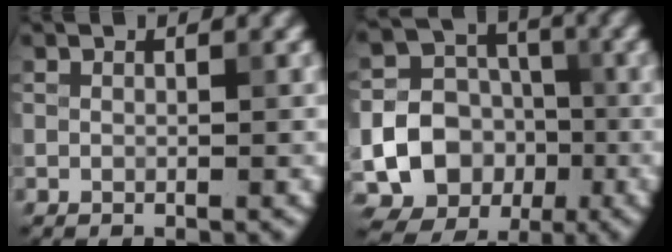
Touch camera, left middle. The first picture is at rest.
{"total": 18.4, "force": [-4.9, 17.0, 5.1], "torque": [-0.136, -0.027, -0.094]}